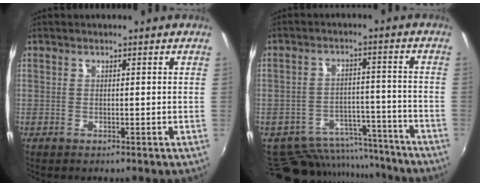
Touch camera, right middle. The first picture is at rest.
{"total": 14.3, "force": [-12.0, 6.7, 4.1], "torque": [-0.094, 0.026, -0.152]}